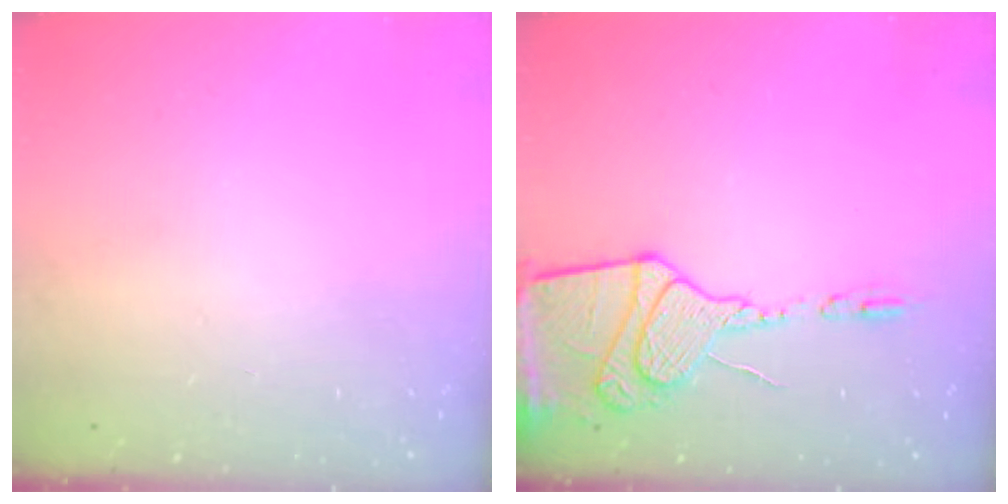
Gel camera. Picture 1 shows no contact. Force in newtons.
{"total": 15.2, "press": 15.1, "slide": 2.1}